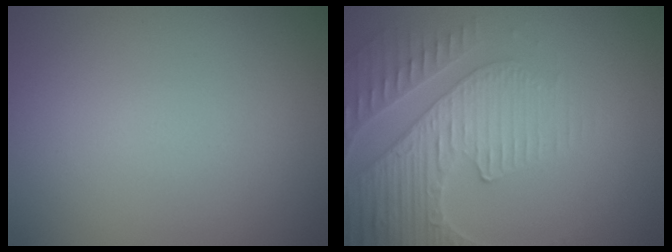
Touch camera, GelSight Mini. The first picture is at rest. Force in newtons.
{"total": 4.3, "press": 4.3, "slide": 0.4}